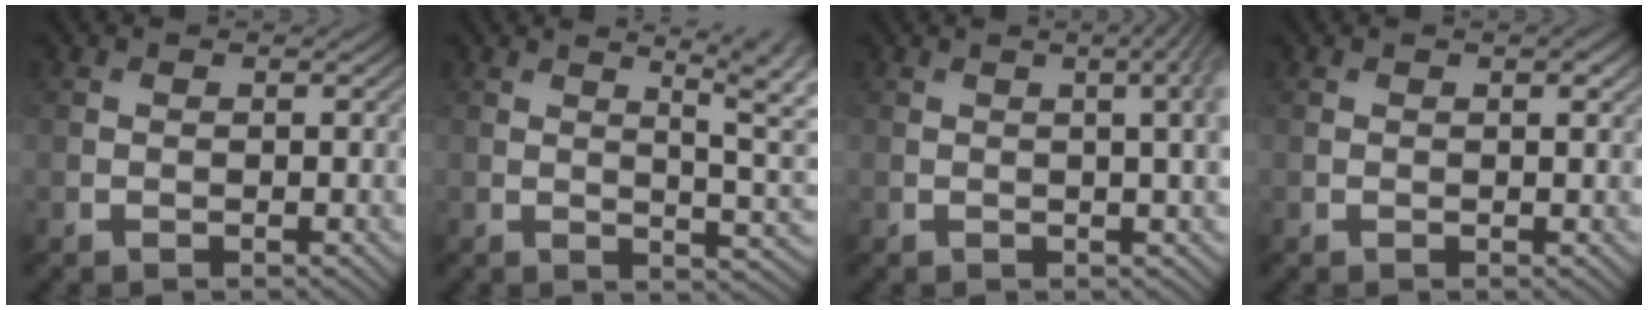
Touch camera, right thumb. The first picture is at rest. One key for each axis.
{"total": 10.3, "fx": 4.2, "fy": 3.5, "fz": 8.7, "tx": -0.103, "ty": 0.025, "tz": 0.052}
{"total": 4.9, "fx": 1.1, "fy": 1.2, "fz": 4.6, "tx": -0.054, "ty": 0.016, "tz": 0.010}
{"total": 1.0, "fx": 0.5, "fy": 0.3, "fz": 0.8, "tx": -0.012, "ty": 0.000, "tz": 0.009}